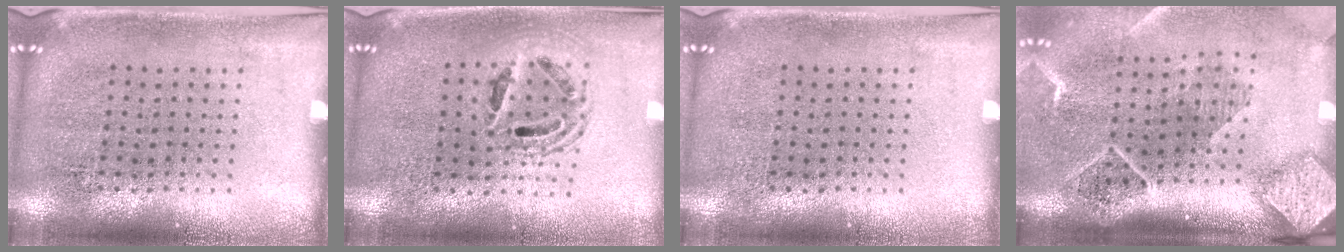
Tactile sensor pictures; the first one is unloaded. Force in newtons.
{"total": 1.3, "press": 1.2, "slide": 0.5}
{"total": 0.0}
{"total": 2.7, "press": 2.1, "slide": 1.7}